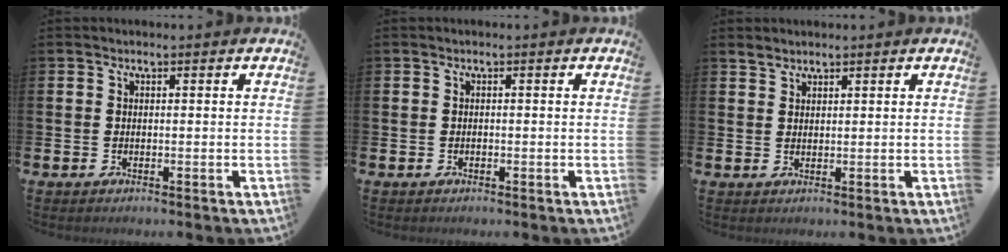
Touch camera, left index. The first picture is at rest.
{"total": 0.0}
{"total": 1.6, "force": [1.5, 0.5, 0.0], "torque": [0.007, -0.001, 0.027]}